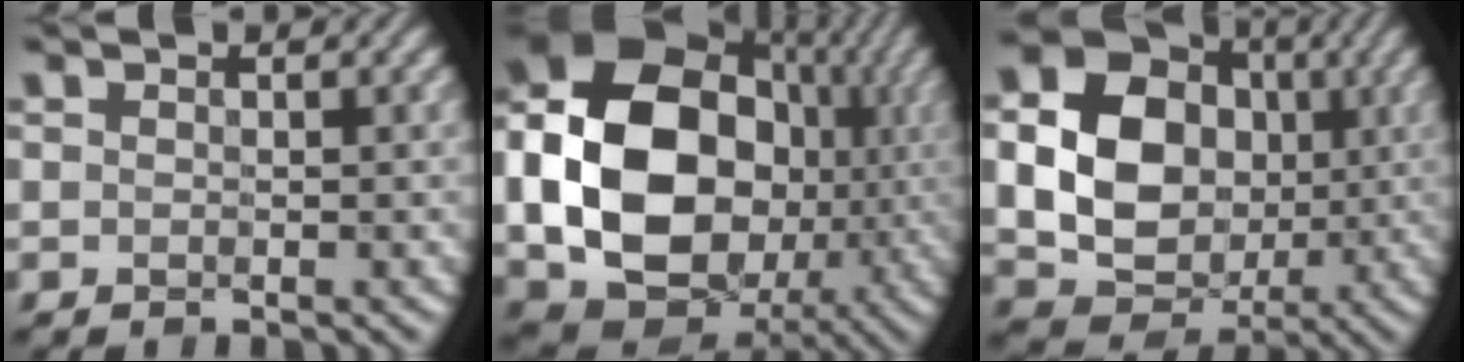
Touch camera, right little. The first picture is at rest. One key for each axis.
{"total": 17.0, "fx": -1.3, "fy": 13.4, "fz": 10.3, "tx": -0.220, "ty": -0.015, "tz": -0.030}
{"total": 14.8, "fx": 0.4, "fy": 12.5, "fz": 7.9, "tx": -0.180, "ty": -0.003, "tz": 0.009}